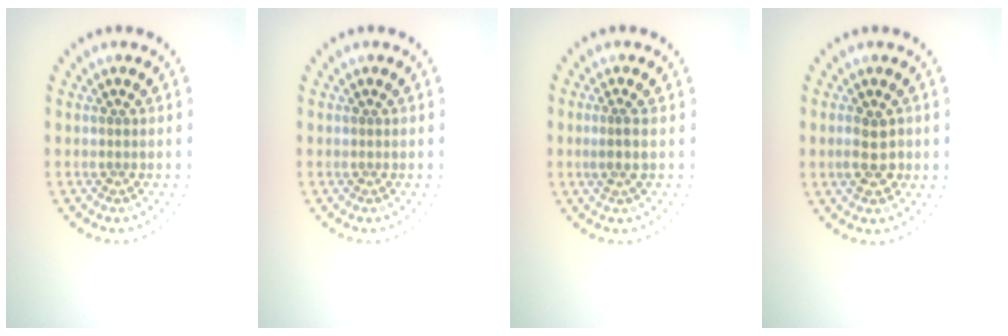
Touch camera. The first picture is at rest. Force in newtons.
{"total": 0.0}
{"total": 1.1, "press": 0.9, "slide": 0.7}
{"total": 2.6, "press": 2.6, "slide": 0.3}